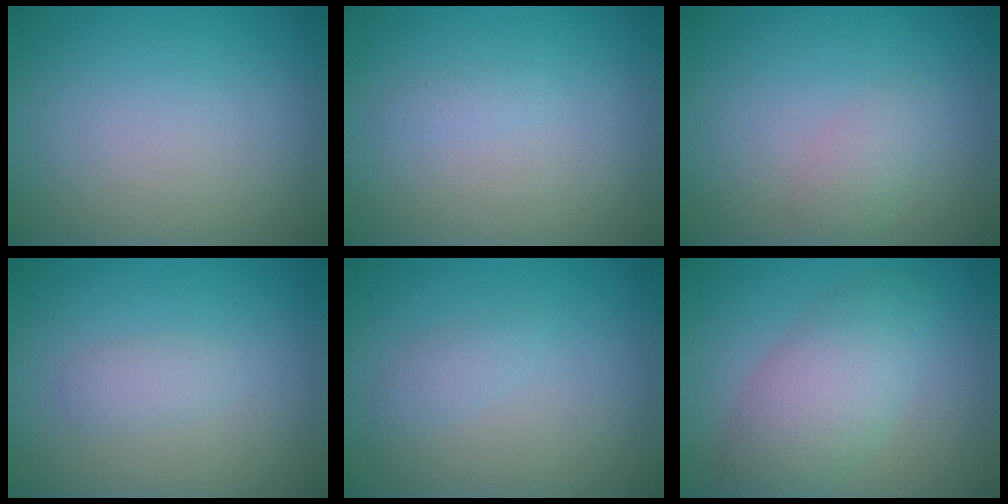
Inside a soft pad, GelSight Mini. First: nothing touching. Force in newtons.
{"total": 0.6, "press": 0.6, "slide": 0.0}
{"total": 1.5, "press": 1.5, "slide": 0.1}
{"total": 1.2, "press": 1.2, "slide": 0.1}
{"total": 1.1, "press": 1.1, "slide": 0.0}
{"total": 5.2, "press": 5.2, "slide": 0.3}